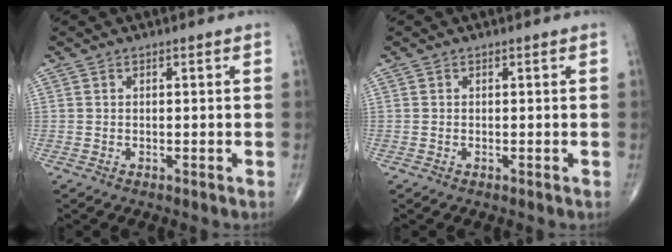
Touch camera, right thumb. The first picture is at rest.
{"total": 0.0}